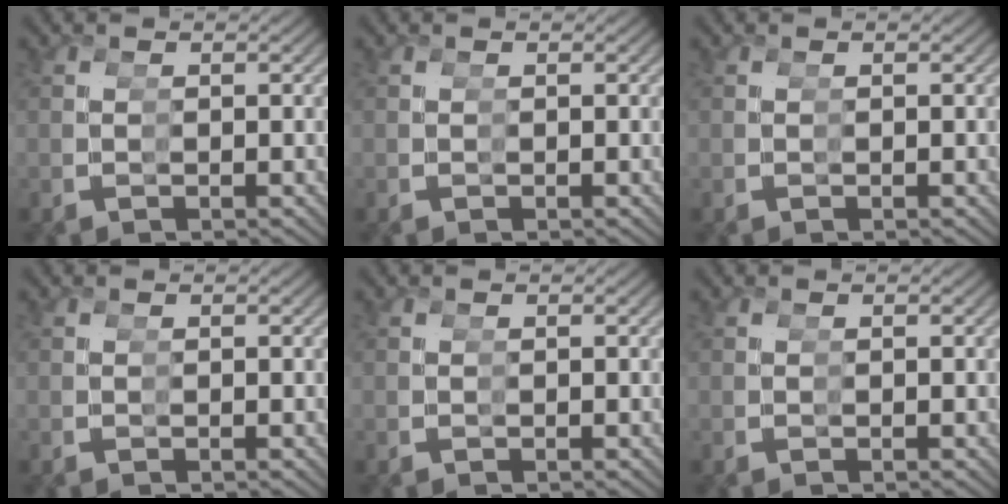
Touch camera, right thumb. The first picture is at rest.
{"total": 0.0}
{"total": 0.0}
{"total": 0.0}
{"total": 0.0}
{"total": 0.0}